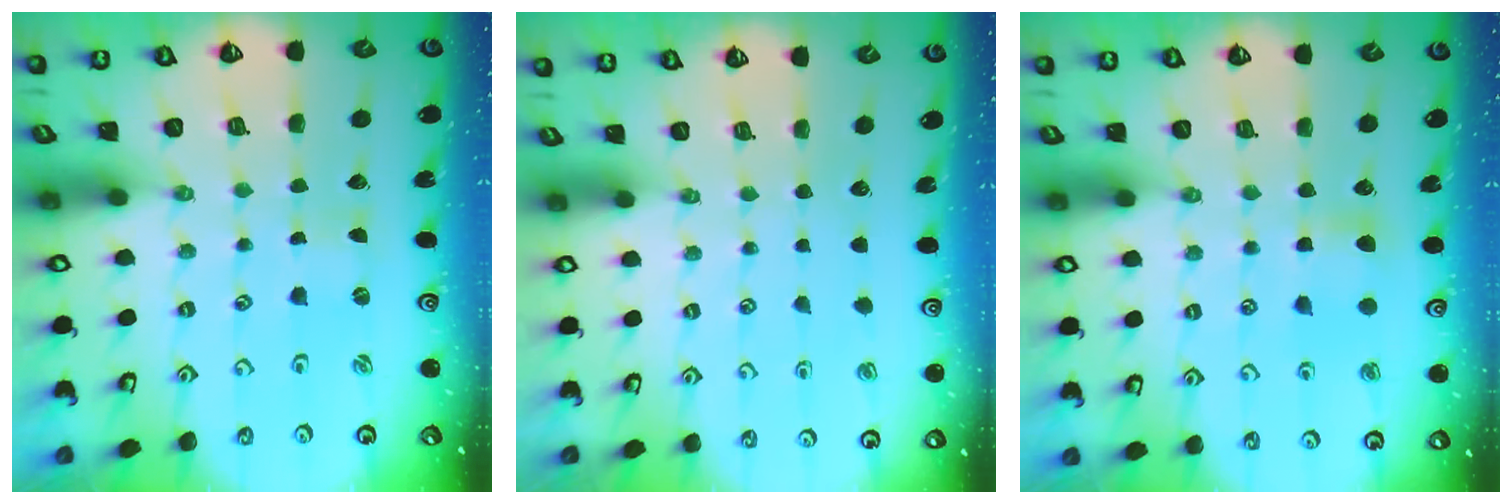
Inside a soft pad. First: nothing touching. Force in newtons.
{"total": 0.0}
{"total": 5.8, "press": 5.8, "slide": 0.8}